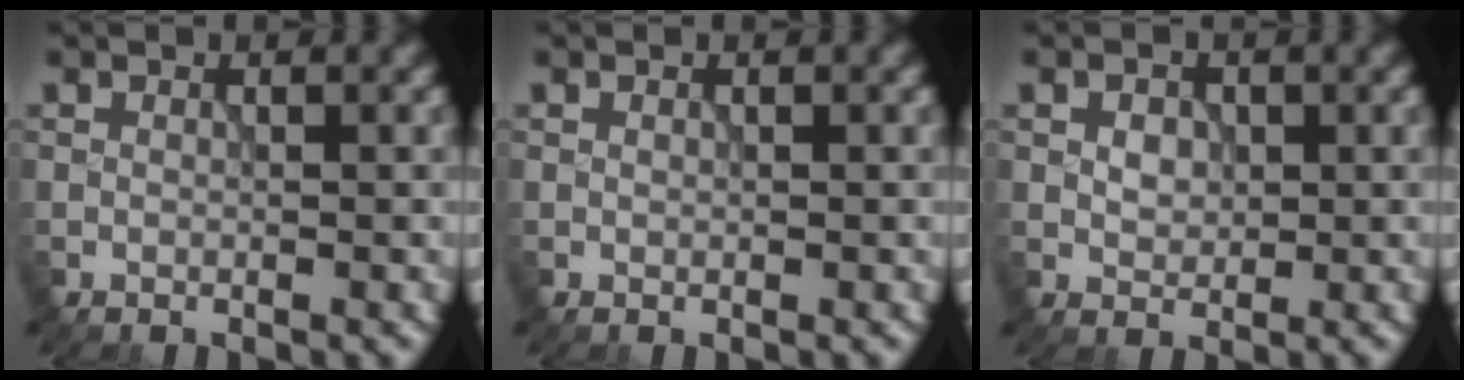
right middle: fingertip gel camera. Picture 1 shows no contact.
{"total": 0.0}
{"total": 1.7, "force": [0.3, 1.3, 1.1], "torque": [-0.020, 0.000, 0.004]}